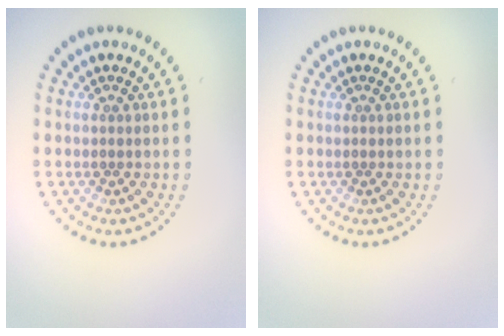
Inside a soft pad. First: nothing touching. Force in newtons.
{"total": 0.0}